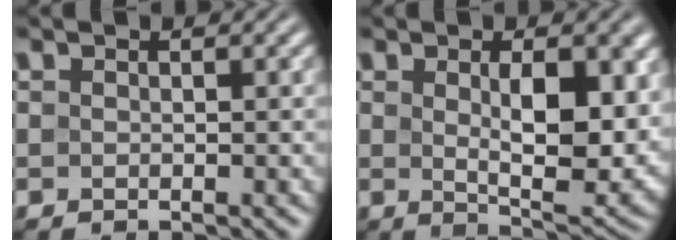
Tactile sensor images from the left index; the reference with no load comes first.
{"total": 8.1, "force": [1.1, 3.3, 7.3], "torque": [-0.113, -0.016, 0.028]}